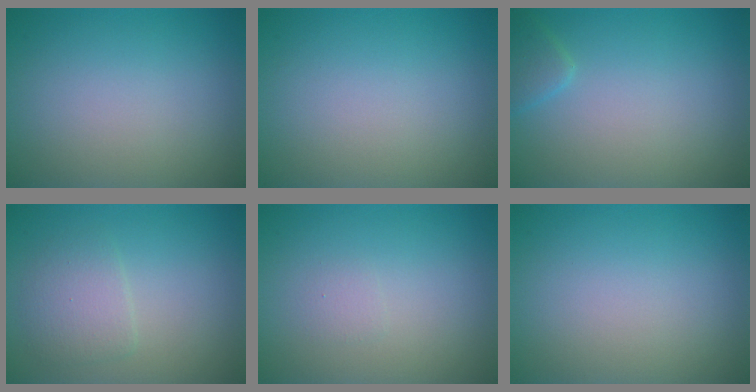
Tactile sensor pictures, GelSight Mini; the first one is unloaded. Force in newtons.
{"total": 0.0}
{"total": 1.4, "press": 1.4, "slide": 0.1}
{"total": 2.4, "press": 2.4, "slide": 0.1}
{"total": 0.6, "press": 0.6, "slide": 0.1}
{"total": 0.0}